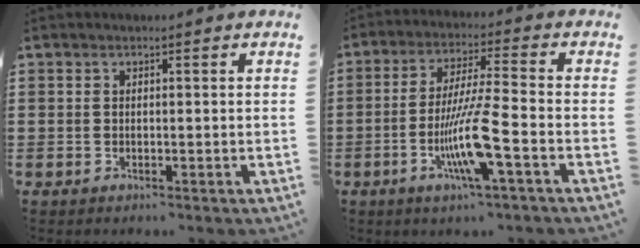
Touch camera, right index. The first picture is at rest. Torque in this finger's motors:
{"motor_torque": [2.14, 0.00, 0.33, 0.21]}